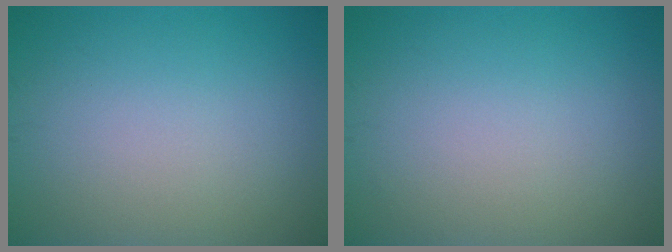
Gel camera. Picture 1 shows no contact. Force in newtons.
{"total": 0.0}